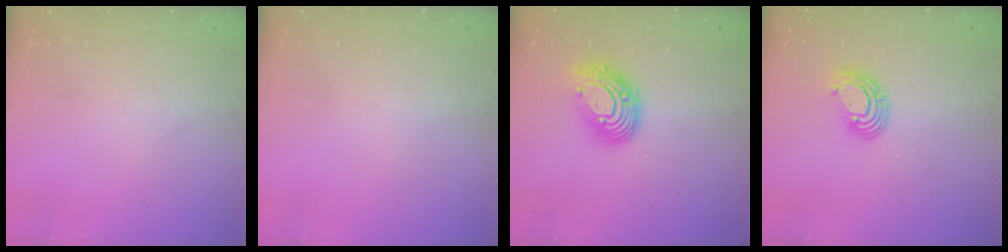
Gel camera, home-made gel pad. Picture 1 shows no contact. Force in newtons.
{"total": 0.0}
{"total": 13.0, "press": 12.9, "slide": 1.2}
{"total": 8.0, "press": 7.9, "slide": 1.2}